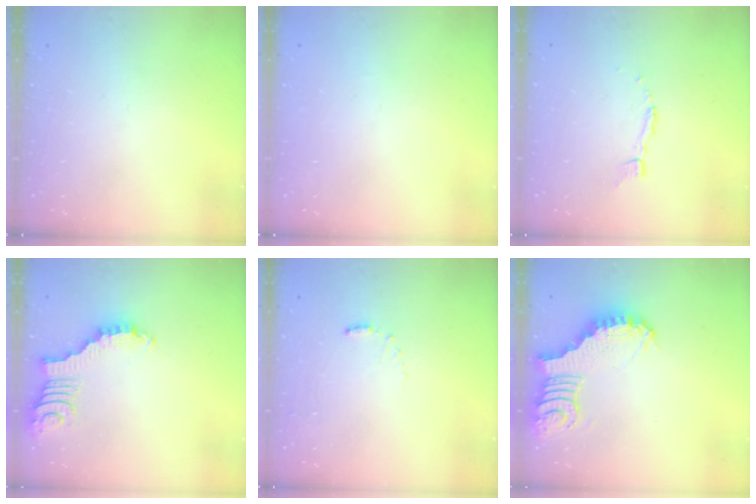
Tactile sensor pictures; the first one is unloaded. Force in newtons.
{"total": 0.0}
{"total": 3.4, "press": 3.4, "slide": 0.3}
{"total": 2.8, "press": 2.8, "slide": 0.4}
{"total": 3.6, "press": 3.6, "slide": 0.4}
{"total": 3.6, "press": 3.6, "slide": 0.6}